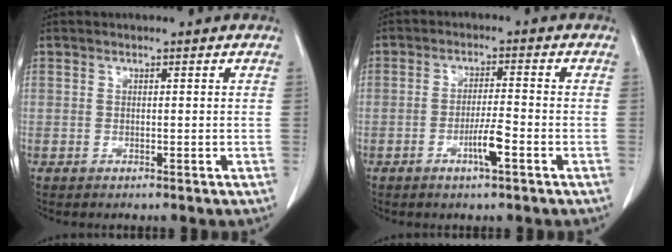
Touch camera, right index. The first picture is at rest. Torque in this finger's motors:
{"motor_torque": [0.78, 0.17, 0.40, 0.12]}